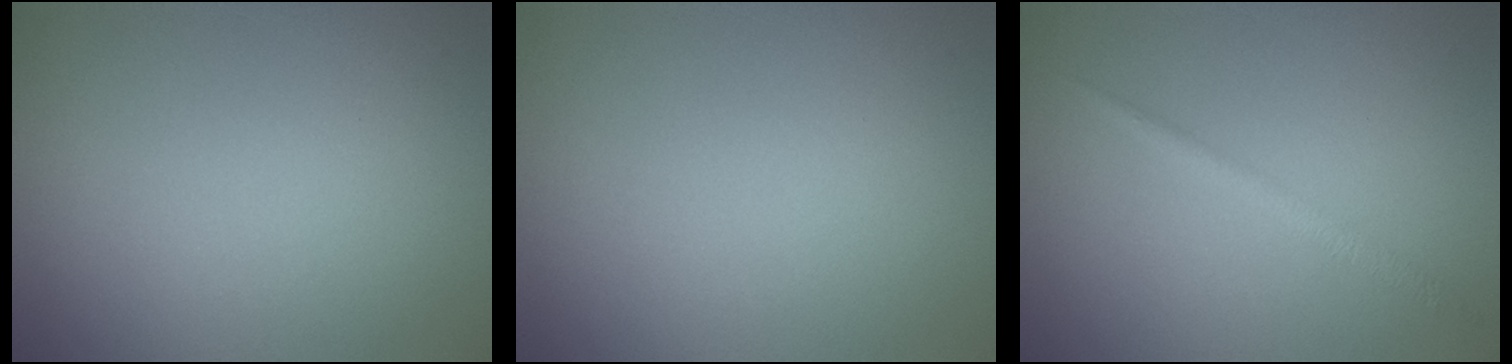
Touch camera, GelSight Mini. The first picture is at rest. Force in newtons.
{"total": 0.0}
{"total": 1.4, "press": 1.4, "slide": 0.1}